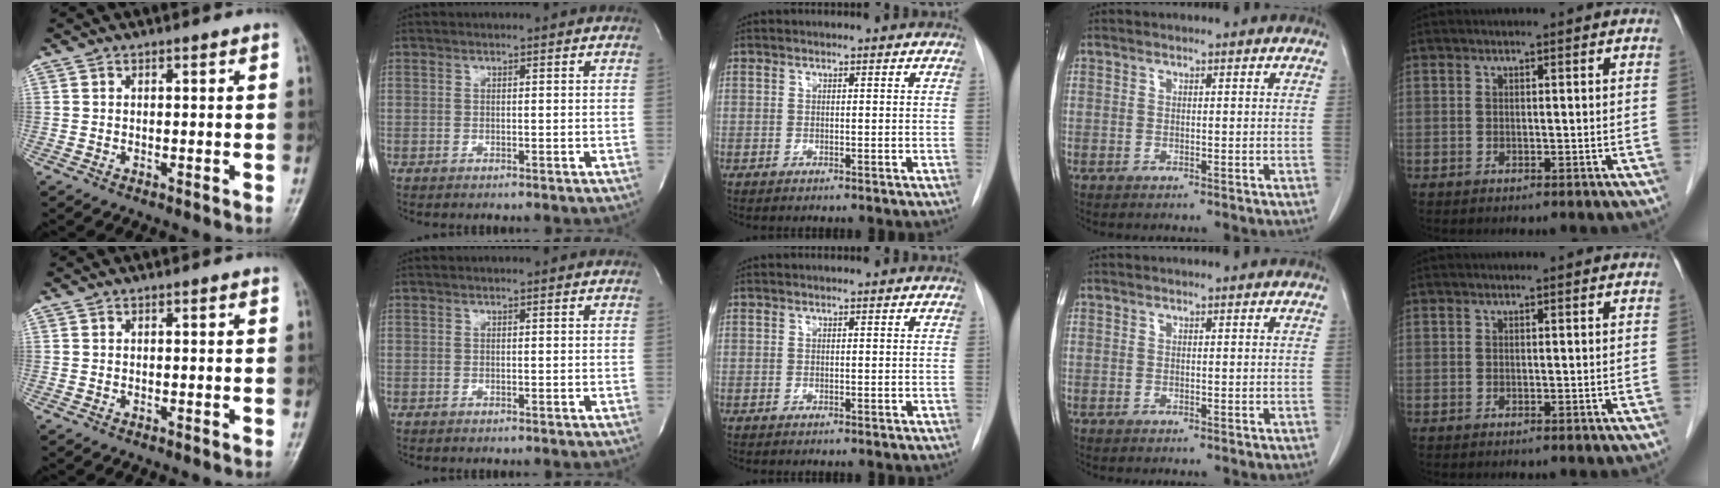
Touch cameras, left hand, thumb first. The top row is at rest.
{}